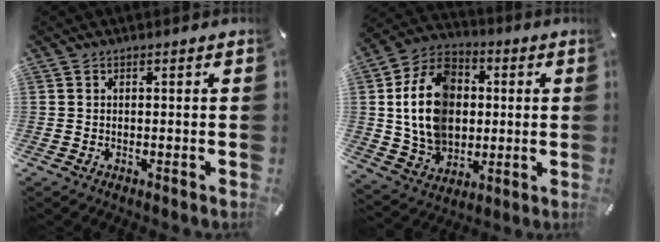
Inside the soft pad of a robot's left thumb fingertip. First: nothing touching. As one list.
[{"total": 16.8, "force": [0.9, 13.7, 9.7], "torque": [-0.209, 0.015, 0.022]}]